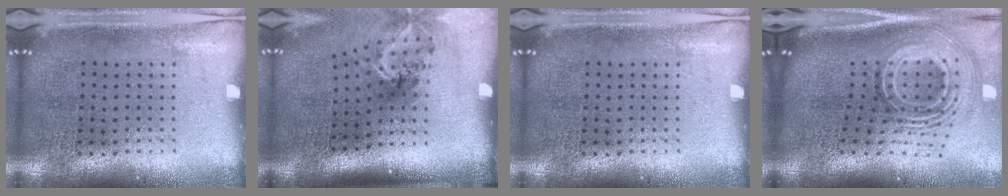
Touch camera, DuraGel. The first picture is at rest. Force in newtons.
{"total": 1.9, "press": 1.3, "slide": 1.4}
{"total": 0.0}
{"total": 2.9, "press": 1.8, "slide": 2.2}